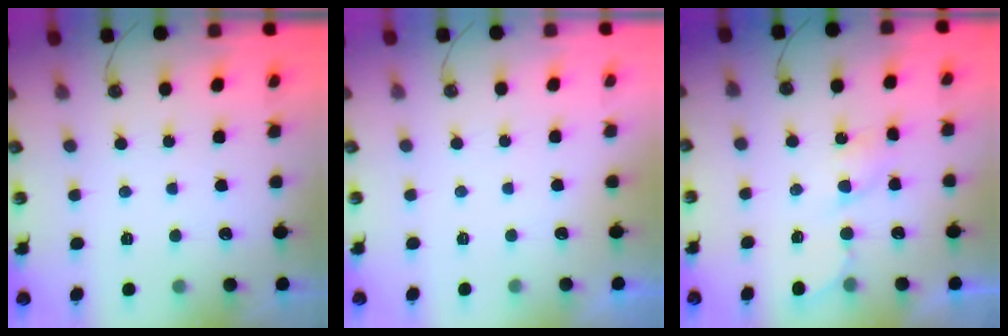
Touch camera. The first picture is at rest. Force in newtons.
{"total": 0.0}
{"total": 4.5, "press": 4.5, "slide": 0.6}